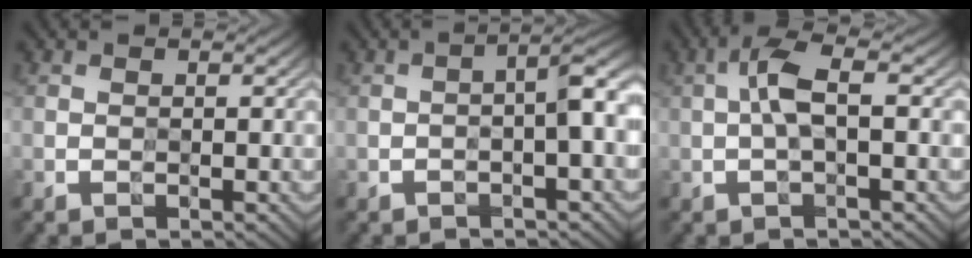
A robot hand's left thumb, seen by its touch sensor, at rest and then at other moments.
{"total": 4.3, "force": [-0.5, 0.8, 4.2], "torque": [-0.063, 0.015, -0.015]}
{"total": 3.9, "force": [0.2, 1.0, 3.7], "torque": [-0.083, 0.014, -0.005]}